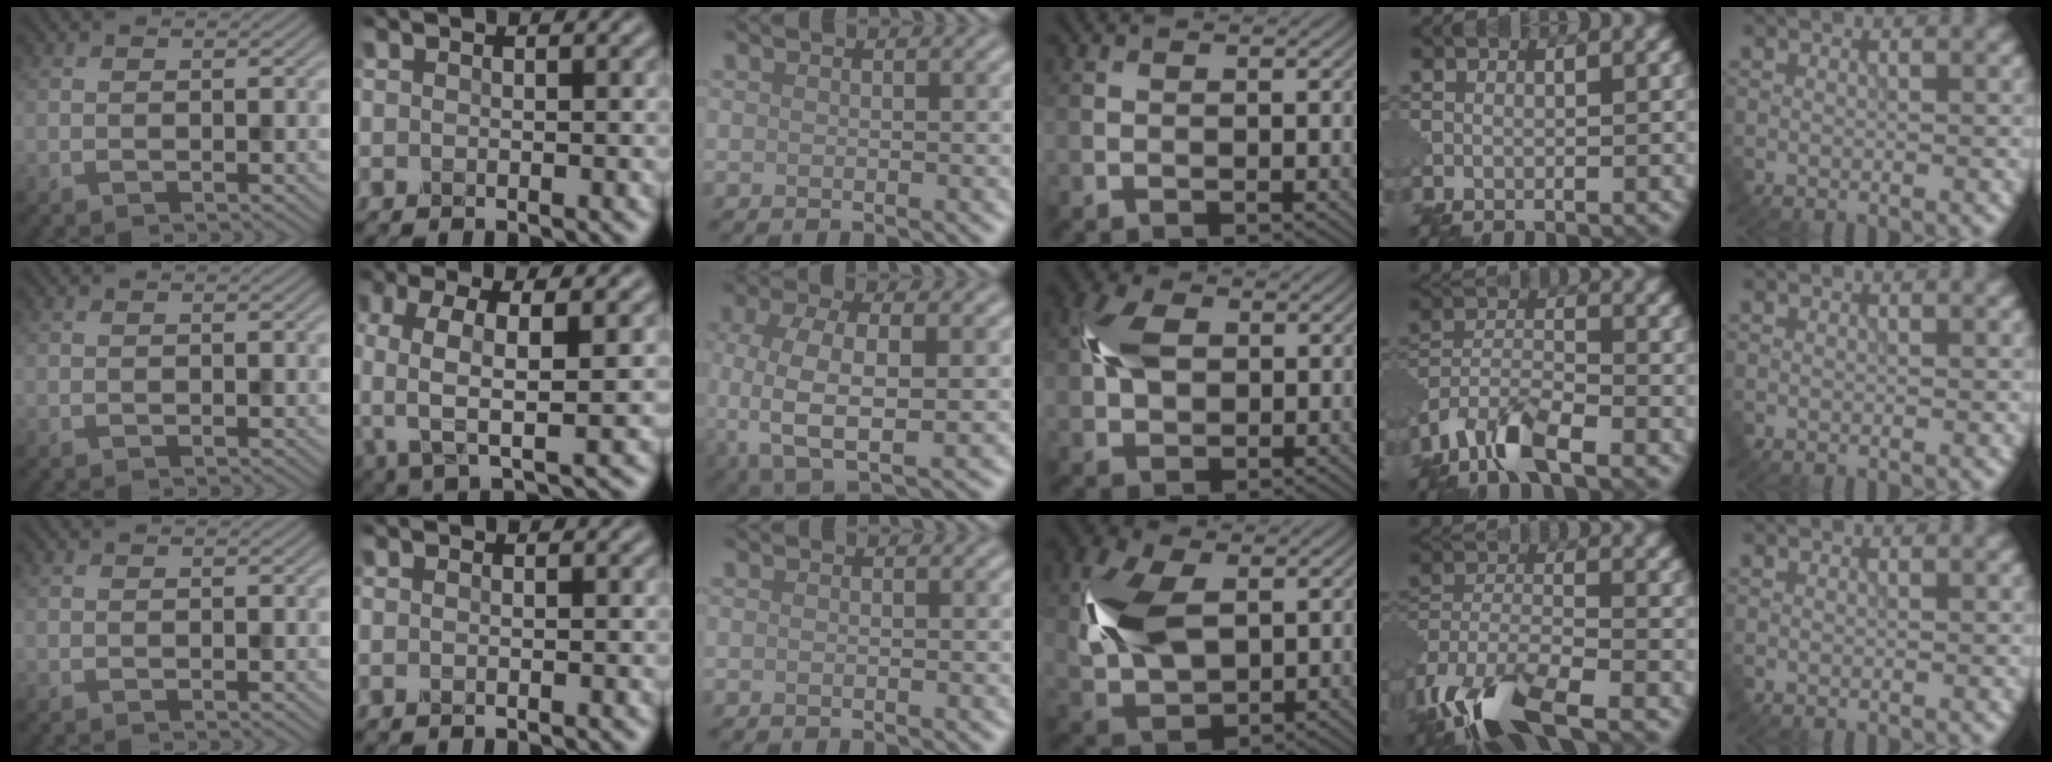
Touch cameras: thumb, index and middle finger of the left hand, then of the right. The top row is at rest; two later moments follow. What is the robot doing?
{"motion": "extract", "object": "pin"}